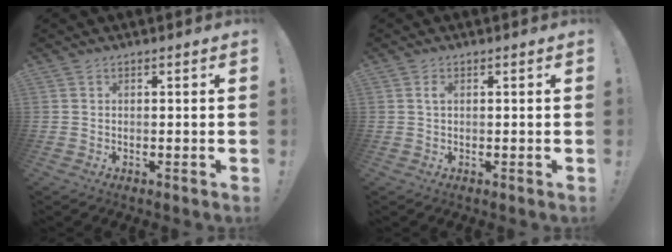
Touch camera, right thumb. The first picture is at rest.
{"total": 1.1, "force": [0.3, 0.5, 1.0], "torque": [-0.018, 0.003, 0.004]}